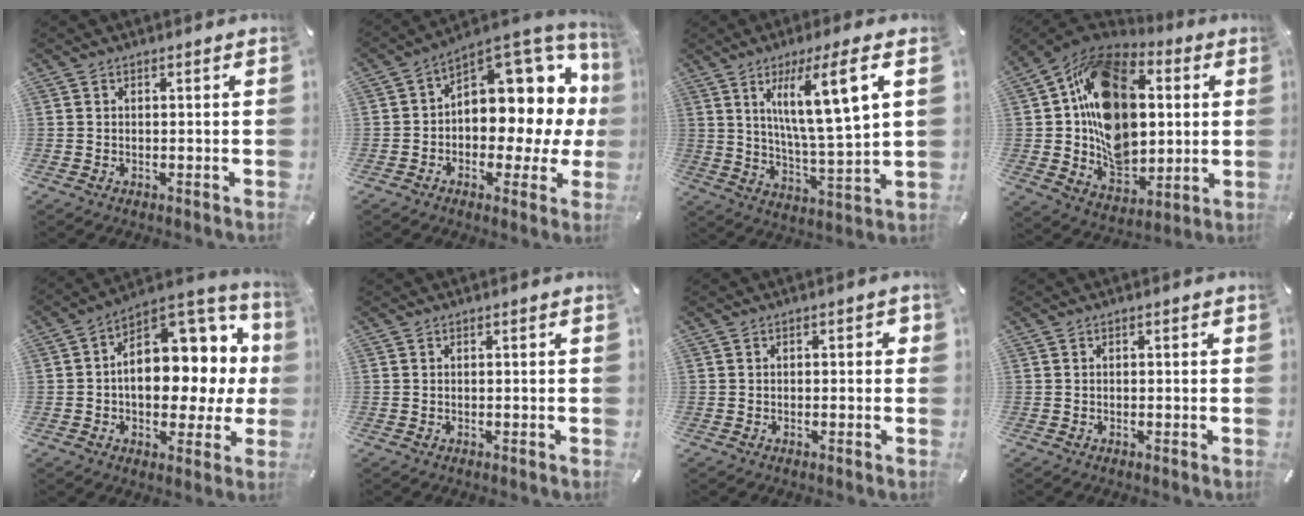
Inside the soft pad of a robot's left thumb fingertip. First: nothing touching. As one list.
[{"total": 11.6, "force": [4.5, 7.9, 7.2], "torque": [-0.079, -0.069, 0.075]}, {"total": 14.6, "force": [6.9, 2.1, 12.7], "torque": [-0.225, -0.016, 0.105]}, {"total": 20.7, "force": [2.8, 16.0, 12.8], "torque": [-0.214, -0.010, 0.051]}, {"total": 16.0, "force": [2.5, 11.0, 11.4], "torque": [-0.136, -0.036, 0.047]}, {"total": 0.0}, {"total": 1.4, "force": [-0.5, 0.9, 0.9], "torque": [-0.017, 0.007, -0.011]}, {"total": 0.5, "force": [-0.2, 0.4, 0.3], "torque": [-0.006, 0.001, -0.004]}]